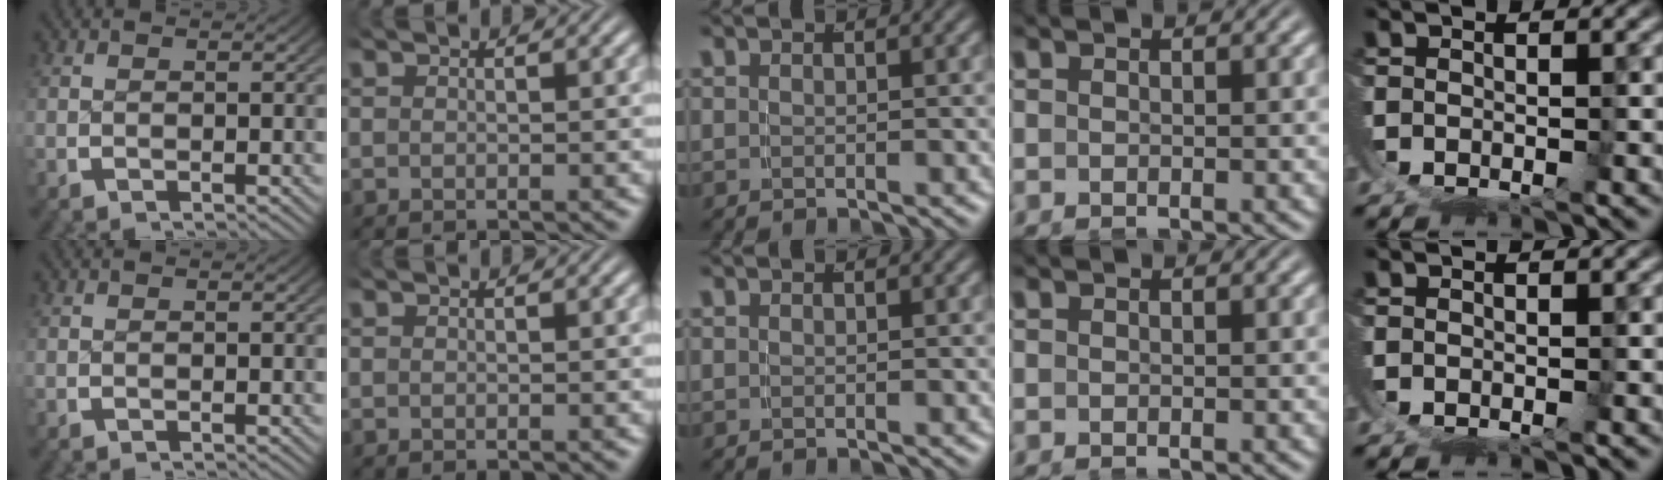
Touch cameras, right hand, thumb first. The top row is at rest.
{}